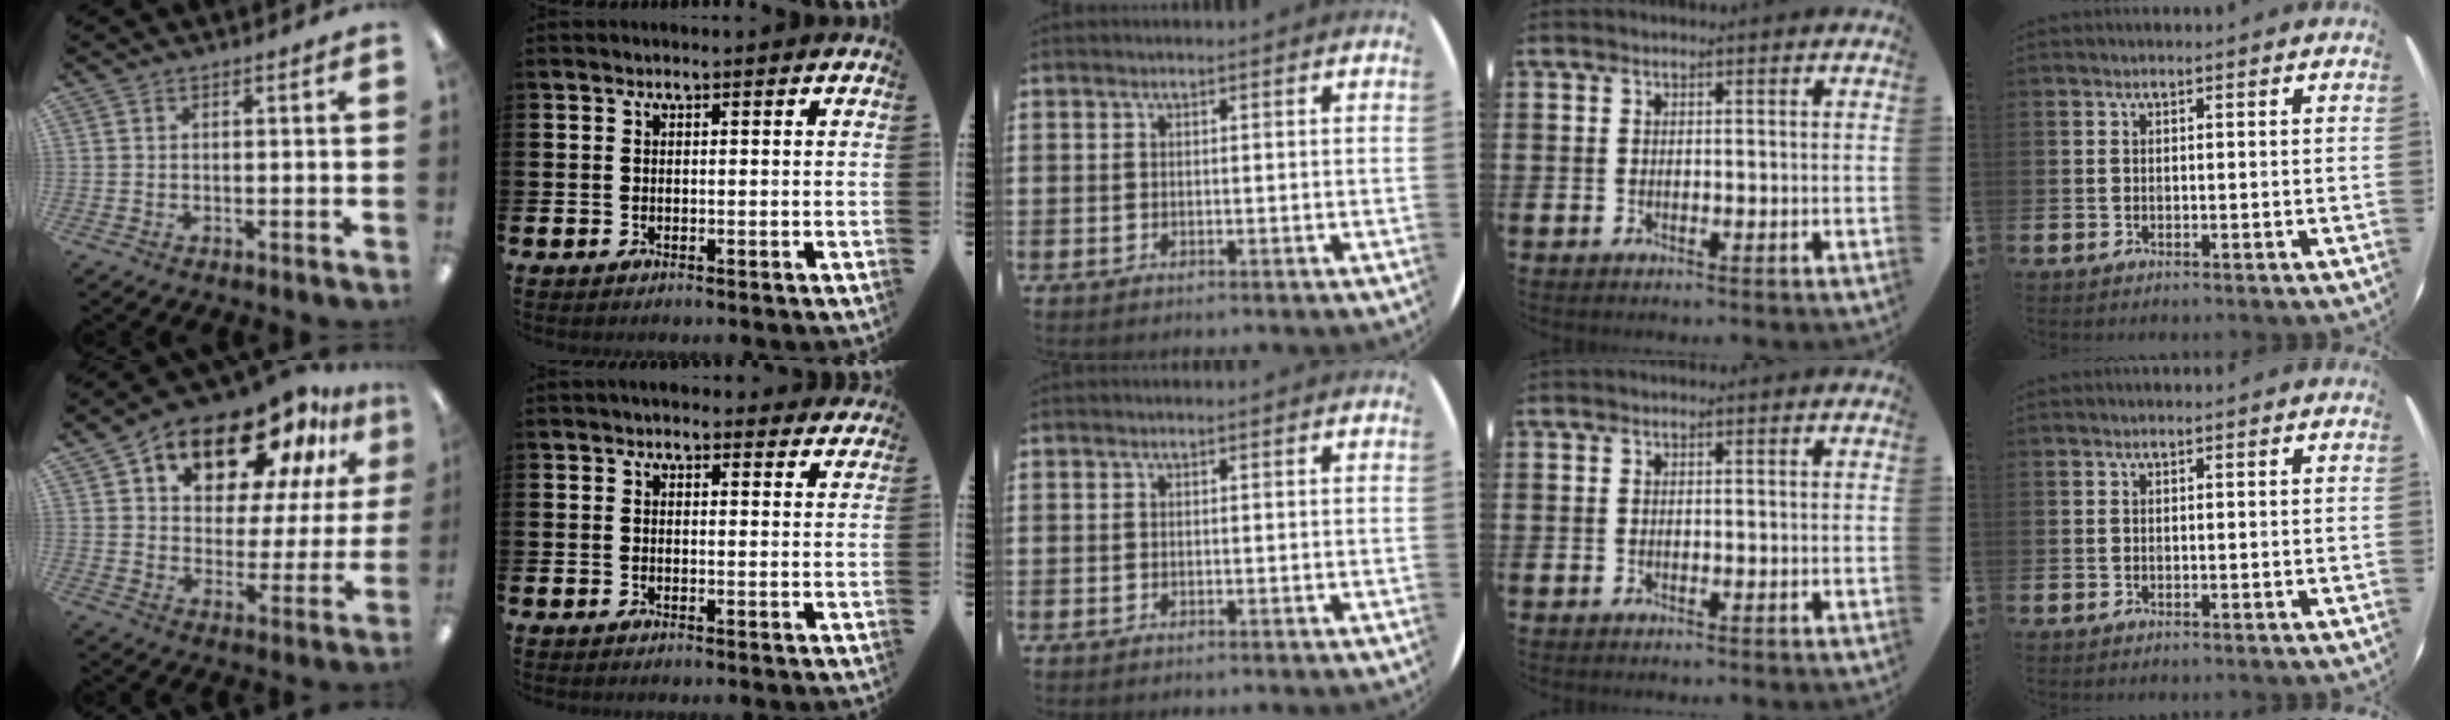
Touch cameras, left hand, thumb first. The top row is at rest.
{"thumb": {"total": 18.5, "force": [13.4, 8.8, 9.2], "torque": [-0.150, -0.090, 0.229]}, "index": {"total": 2.0, "force": [2.0, 0.6, 0.2], "torque": [0.003, -0.007, 0.034]}}